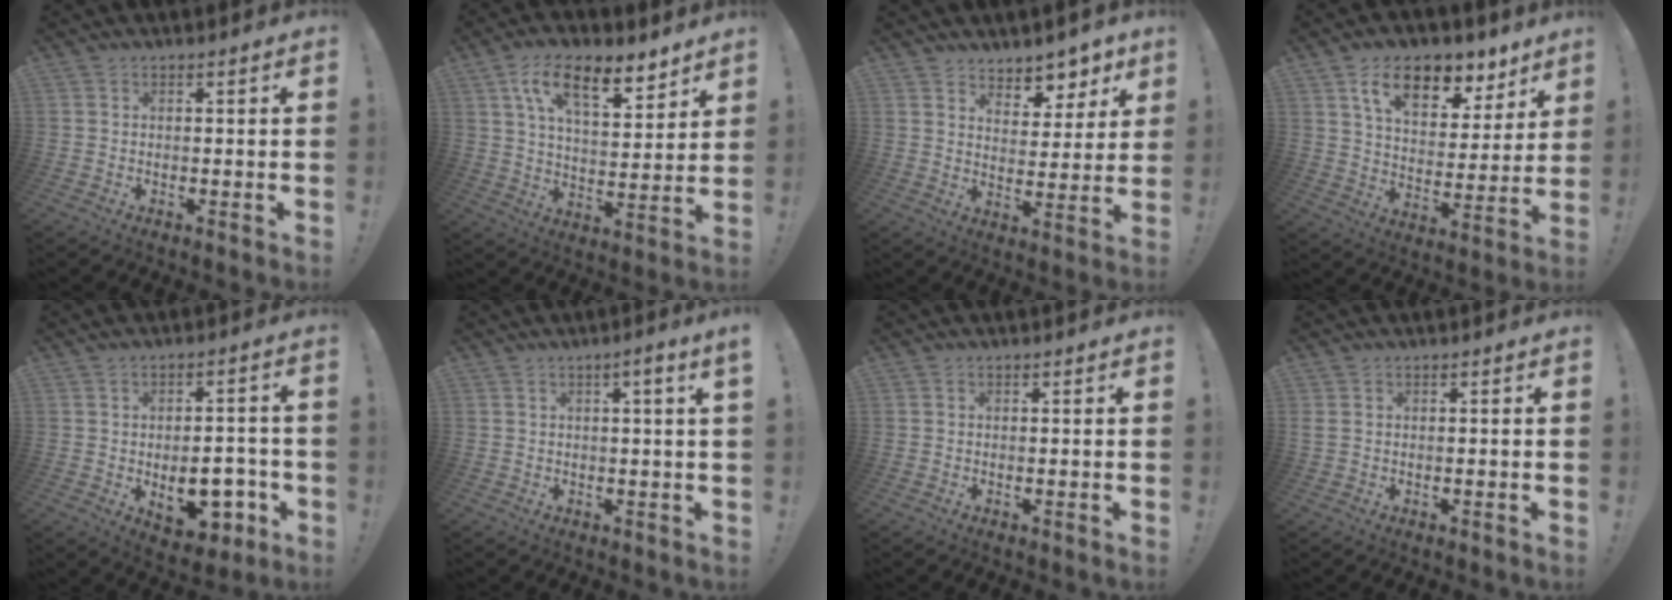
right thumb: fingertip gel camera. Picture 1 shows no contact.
{"total": 14.4, "force": [8.9, 5.7, 9.8], "torque": [-0.161, -0.041, 0.155]}
{"total": 7.6, "force": [6.2, 4.2, 1.2], "torque": [0.007, -0.065, 0.114]}
{"total": 14.9, "force": [9.3, 8.0, 8.5], "torque": [-0.135, -0.049, 0.163]}
{"total": 12.8, "force": [-3.7, 7.0, 10.1], "torque": [-0.125, 0.021, -0.052]}
{"total": 3.6, "force": [0.9, -0.6, 3.4], "torque": [-0.047, -0.010, 0.008]}
{"total": 0.0}
{"total": 0.7, "force": [0.0, 0.2, 0.6], "torque": [-0.019, 0.003, 0.001]}